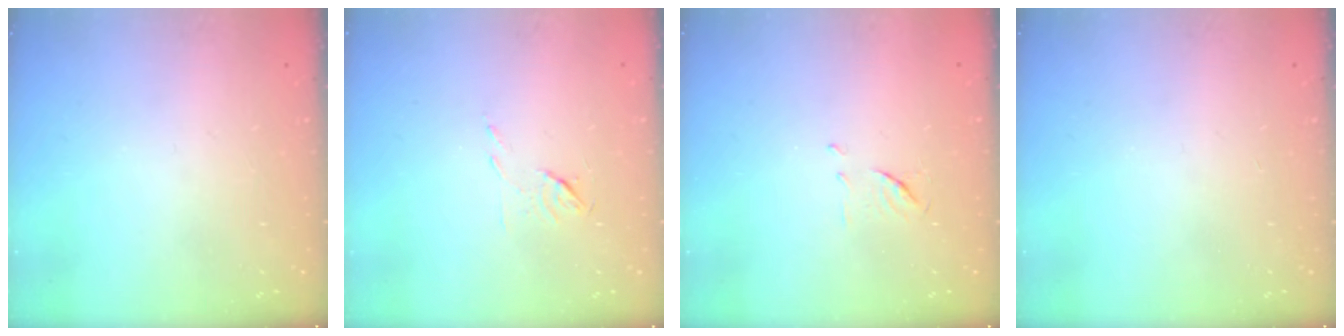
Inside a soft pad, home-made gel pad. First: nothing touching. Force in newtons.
{"total": 4.8, "press": 4.7, "slide": 1.0}
{"total": 6.4, "press": 6.4, "slide": 0.4}
{"total": 0.0}